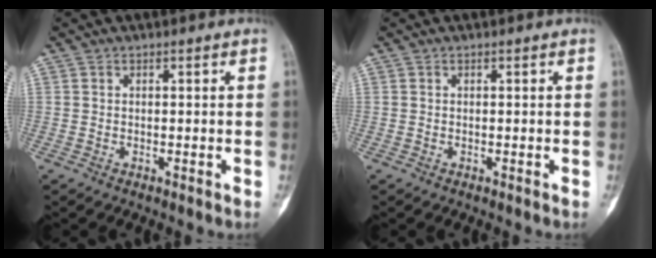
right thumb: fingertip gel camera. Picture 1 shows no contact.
{"total": 0.0}